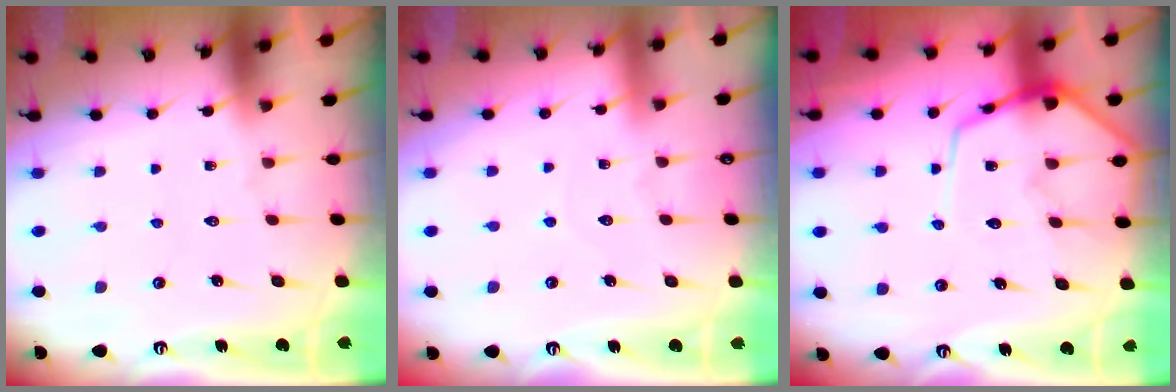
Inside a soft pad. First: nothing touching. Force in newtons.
{"total": 3.0, "press": 3.0, "slide": 0.2}
{"total": 10.9, "press": 10.9, "slide": 1.0}